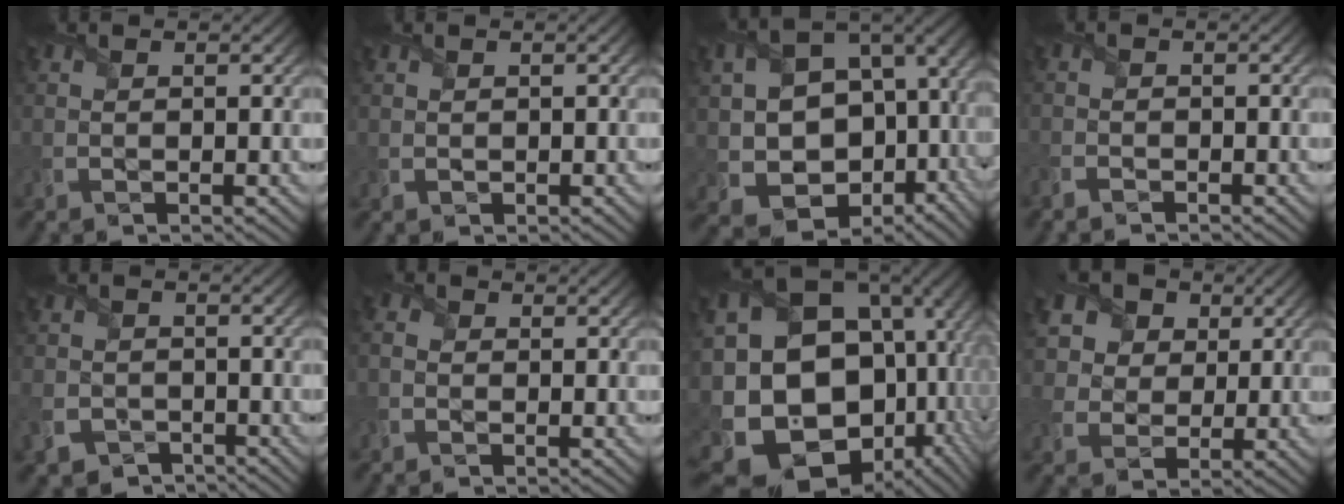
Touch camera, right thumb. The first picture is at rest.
{"total": 0.0}
{"total": 14.3, "force": [-2.9, 11.0, 8.7], "torque": [-0.173, -0.052, -0.030]}
{"total": 2.0, "force": [-1.8, 0.6, 0.4], "torque": [-0.015, -0.005, -0.045]}
{"total": 5.5, "force": [-3.2, 4.2, 1.6], "torque": [-0.050, -0.019, -0.068]}
{"total": 2.0, "force": [-0.5, 1.6, 0.9], "torque": [-0.034, 0.003, -0.013]}
{"total": 21.7, "force": [-4.0, 16.0, 14.1], "torque": [-0.313, -0.043, -0.039]}
{"total": 12.9, "force": [6.4, 9.9, 5.0], "torque": [-0.182, 0.023, 0.135]}